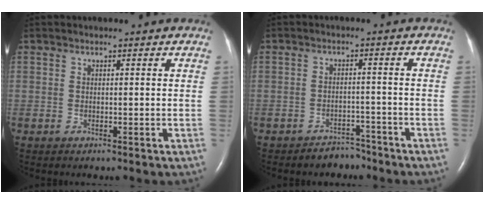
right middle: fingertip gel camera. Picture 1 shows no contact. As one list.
[{"total": 3.3, "force": [-3.0, 1.4, 0.0], "torque": [-0.003, 0.003, -0.043]}]